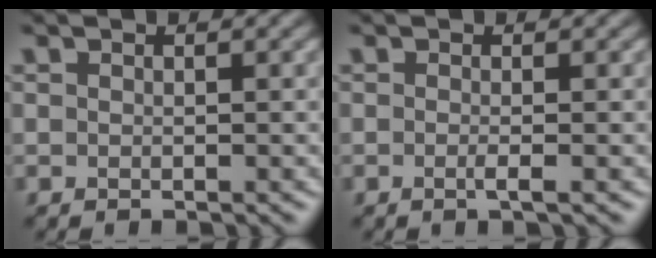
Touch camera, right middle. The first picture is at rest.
{"total": 0.9, "force": [-0.3, 0.2, 0.9], "torque": [-0.015, -0.002, -0.009]}